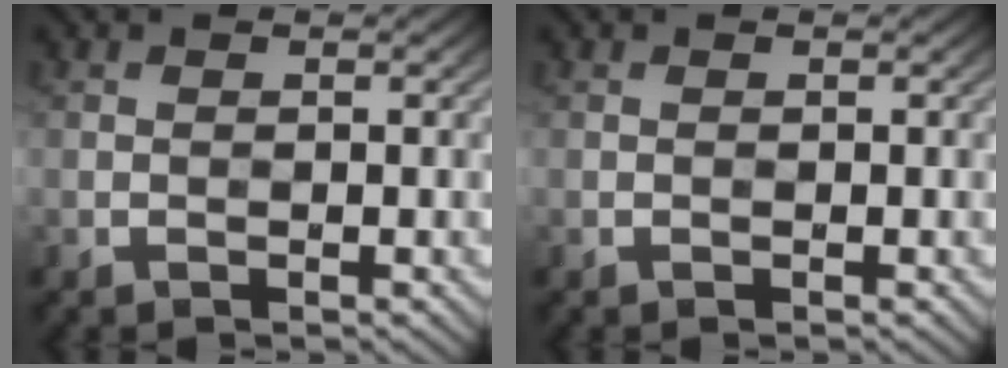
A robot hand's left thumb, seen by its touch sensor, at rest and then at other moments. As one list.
[{"total": 0.0}]